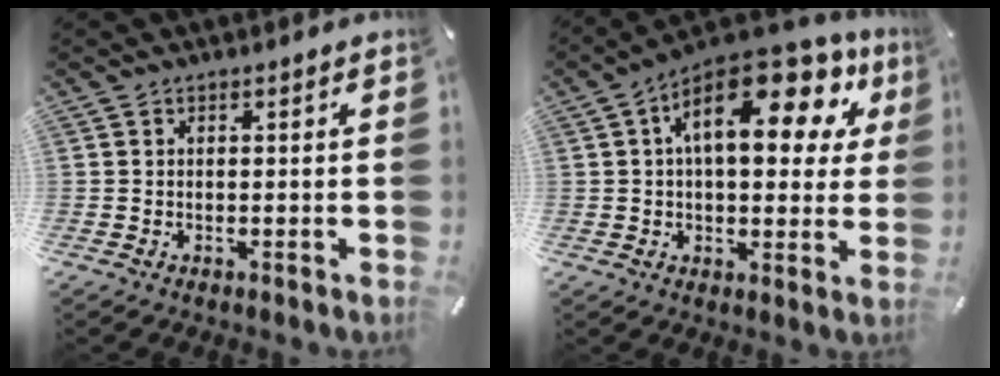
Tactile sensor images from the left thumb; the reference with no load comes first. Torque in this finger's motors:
{"motor_torque": [2.51, 2.50, 2.09, -0.68, 0.22]}